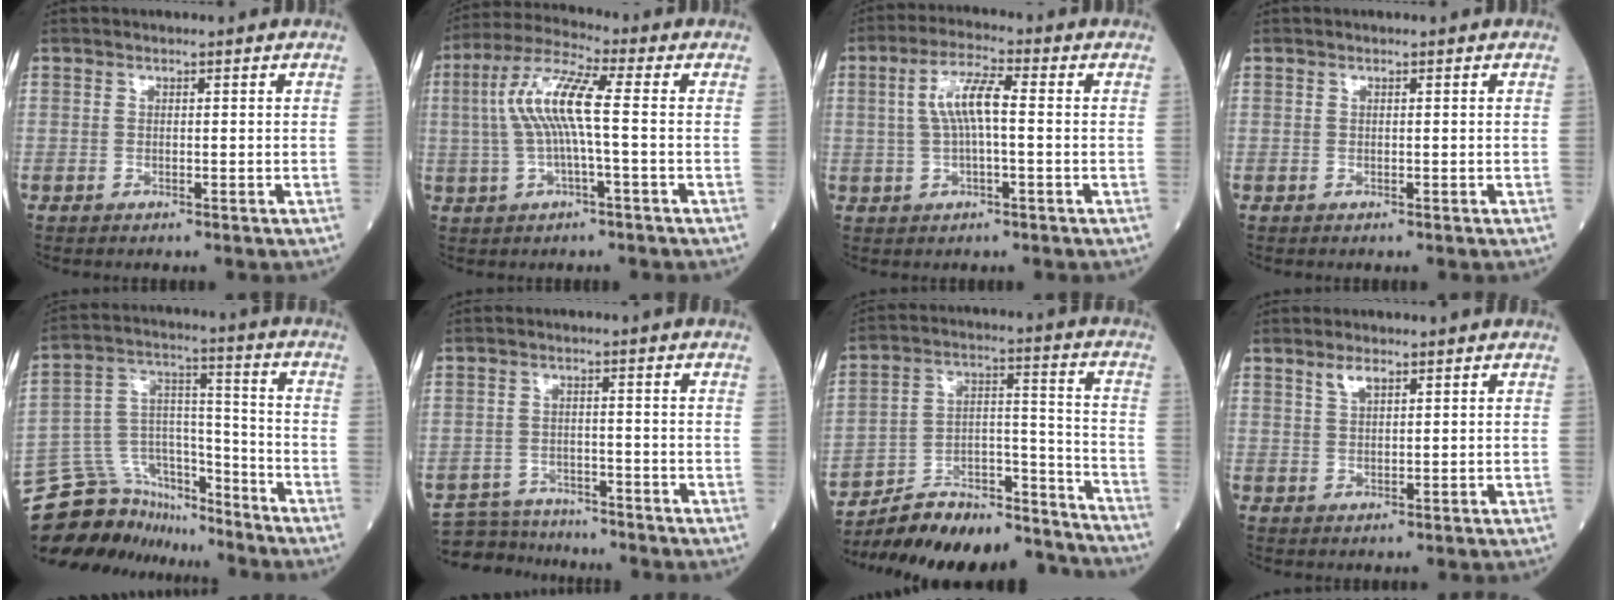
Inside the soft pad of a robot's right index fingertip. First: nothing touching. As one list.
[{"total": 9.4, "force": [0.3, 1.1, 9.3], "torque": [-0.197, 0.026, 0.000]}, {"total": 6.4, "force": [0.5, 1.3, 6.3], "torque": [-0.130, 0.018, 0.009]}, {"total": 0.0}, {"total": 16.4, "force": [-15.4, 5.3, 2.3], "torque": [-0.051, 0.056, -0.258]}, {"total": 6.6, "force": [-6.4, 1.5, -0.2], "torque": [0.002, 0.002, -0.110]}, {"total": 20.2, "force": [-19.4, 3.0, 4.8], "torque": [-0.089, 0.031, -0.301]}, {"total": 2.4, "force": [1.6, 0.8, 1.6], "torque": [-0.034, 0.003, 0.035]}]